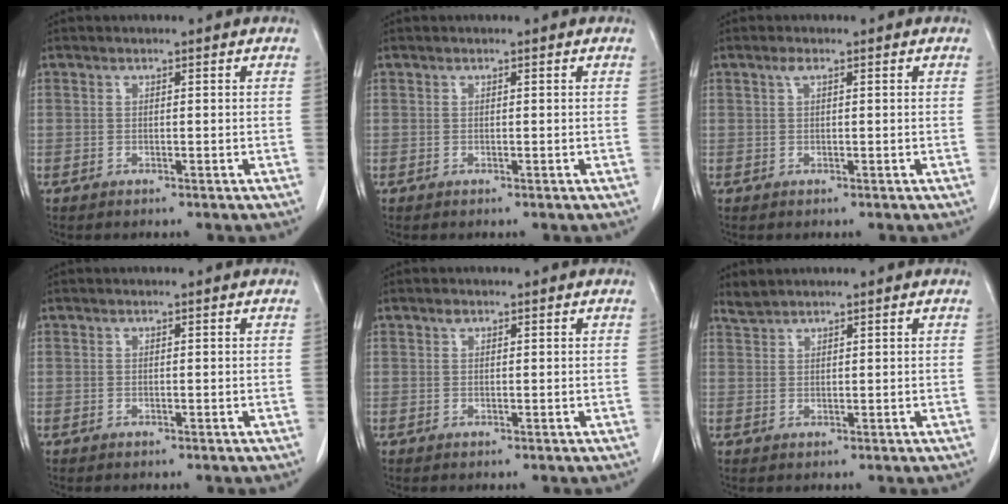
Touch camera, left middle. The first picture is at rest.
{"total": 0.0}
{"total": 1.0, "force": [0.5, 0.2, 0.8], "torque": [-0.021, 0.006, 0.008]}
{"total": 0.0}
{"total": 0.6, "force": [0.4, 0.3, 0.3], "torque": [-0.007, 0.002, 0.006]}
{"total": 1.6, "force": [1.6, 0.0, 0.0], "torque": [-0.003, 0.006, 0.037]}